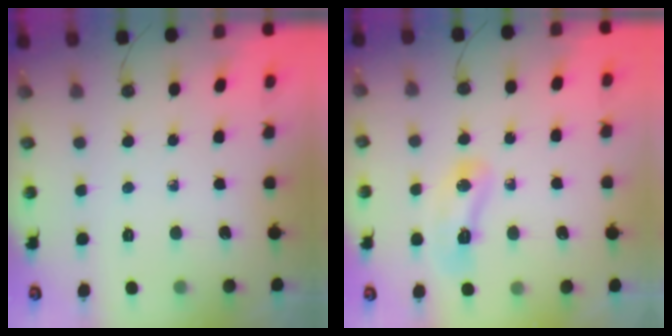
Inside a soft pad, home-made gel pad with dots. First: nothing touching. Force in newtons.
{"total": 7.8, "press": 7.8, "slide": 1.1}